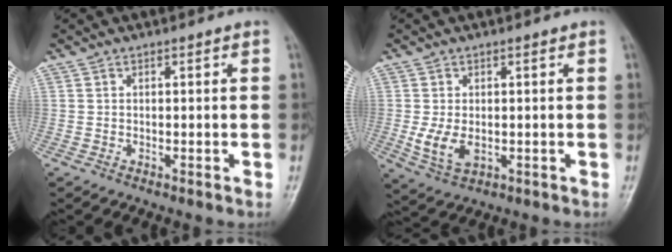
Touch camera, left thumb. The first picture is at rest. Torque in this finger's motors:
{"motor_torque": [-0.16, 0.23, 0.17, -0.07, 0.02]}